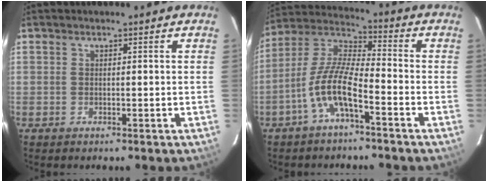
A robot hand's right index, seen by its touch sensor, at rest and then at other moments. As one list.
[{"total": 9.7, "force": [-4.9, 2.2, 8.1], "torque": [-0.178, 0.008, -0.096]}]